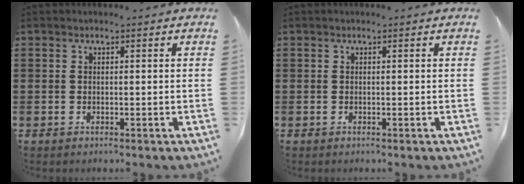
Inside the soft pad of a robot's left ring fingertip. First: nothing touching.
{"total": 0.0}